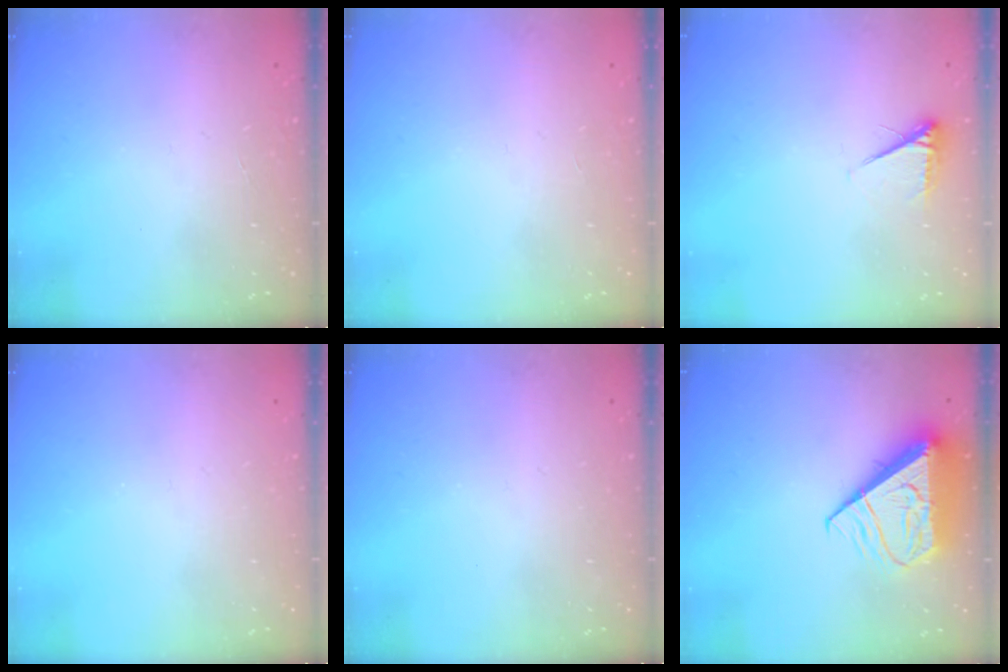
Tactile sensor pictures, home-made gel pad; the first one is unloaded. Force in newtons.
{"total": 0.0}
{"total": 4.3, "press": 4.2, "slide": 0.6}
{"total": 0.0}
{"total": 0.0}
{"total": 9.5, "press": 9.4, "slide": 1.2}